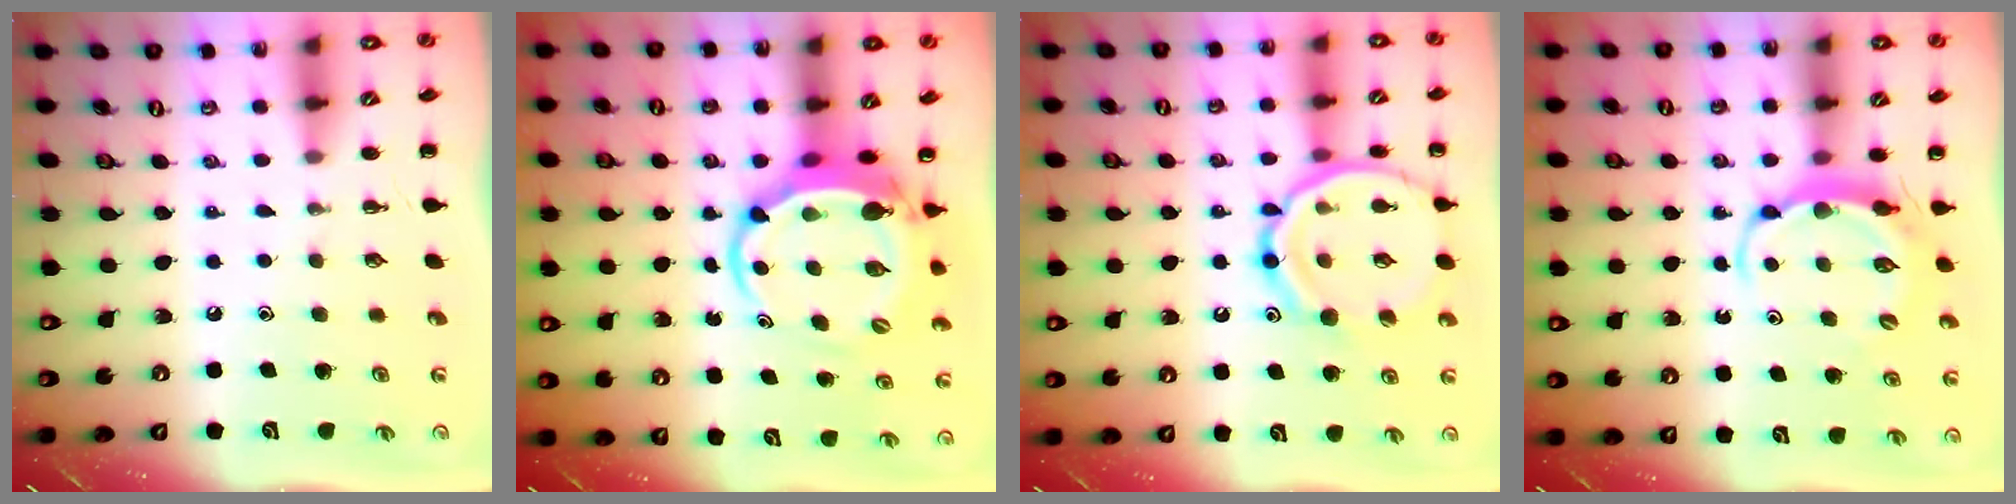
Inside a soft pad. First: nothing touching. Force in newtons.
{"total": 7.2, "press": 7.1, "slide": 1.3}
{"total": 17.7, "press": 17.6, "slide": 2.0}
{"total": 5.5, "press": 5.5, "slide": 0.7}